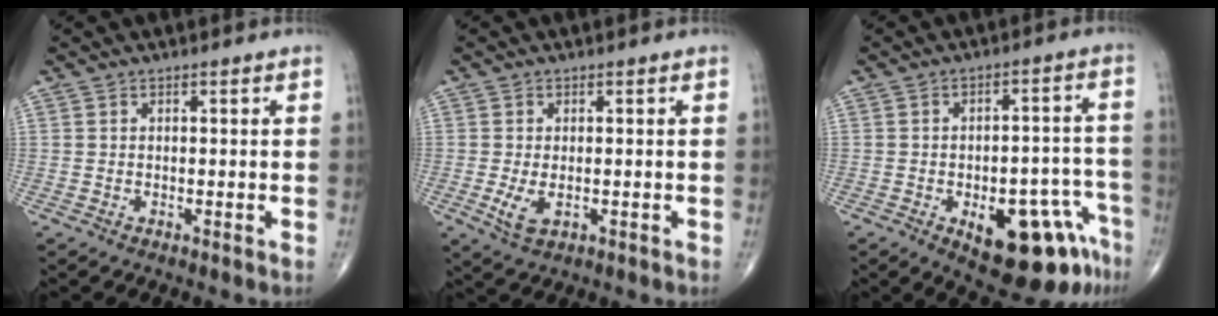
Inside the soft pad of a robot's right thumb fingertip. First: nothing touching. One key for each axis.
{"total": 3.8, "fx": -0.8, "fy": 2.0, "fz": 3.1, "tx": -0.067, "ty": -0.010, "tz": -0.011}
{"total": 16.8, "fx": -8.3, "fy": 7.3, "fz": 12.6, "tx": -0.107, "ty": 0.056, "tz": -0.096}